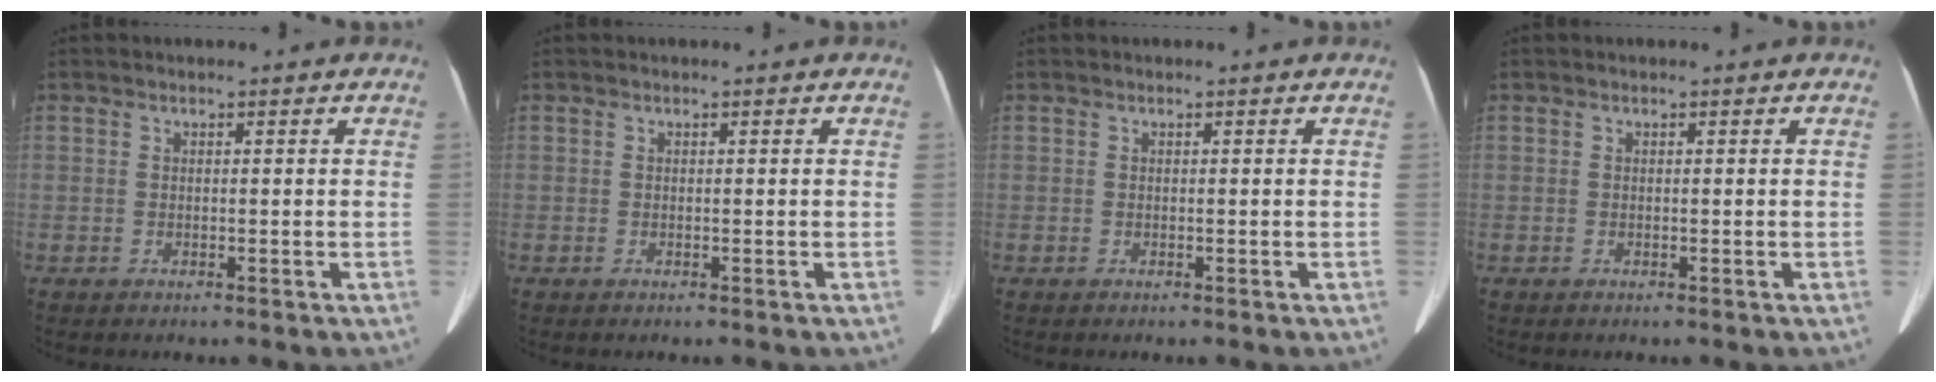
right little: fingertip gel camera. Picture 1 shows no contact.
{"total": 0.0}
{"total": 0.0}
{"total": 0.0}